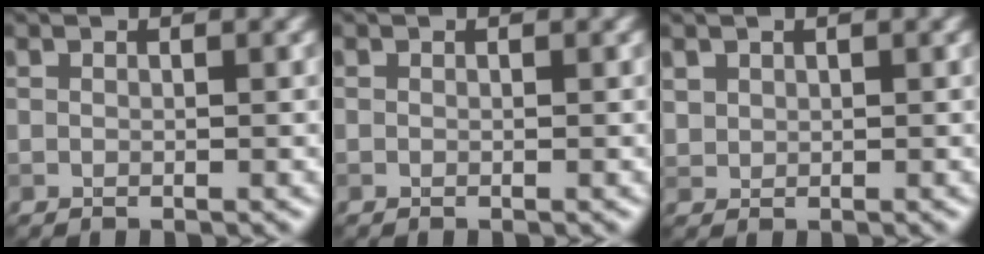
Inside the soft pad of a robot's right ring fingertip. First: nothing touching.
{"total": 0.0}
{"total": 1.1, "force": [0.6, 0.8, 0.2], "torque": [-0.004, -0.002, 0.019]}